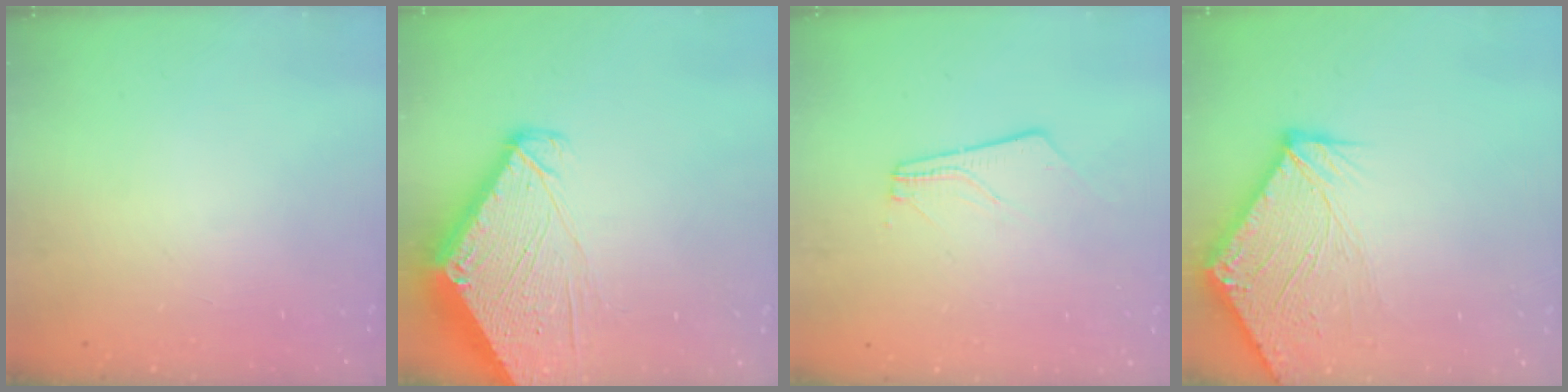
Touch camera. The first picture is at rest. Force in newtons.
{"total": 6.9, "press": 6.9, "slide": 0.6}
{"total": 4.9, "press": 4.9, "slide": 0.7}
{"total": 9.6, "press": 9.5, "slide": 1.2}